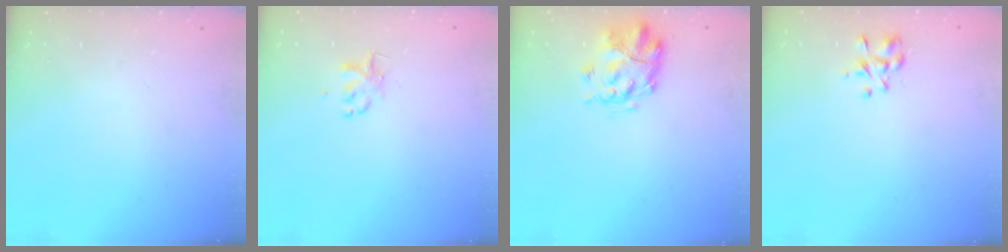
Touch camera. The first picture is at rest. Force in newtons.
{"total": 2.6, "press": 2.6, "slide": 0.3}
{"total": 3.8, "press": 3.4, "slide": 1.7}
{"total": 3.0, "press": 2.9, "slide": 0.7}